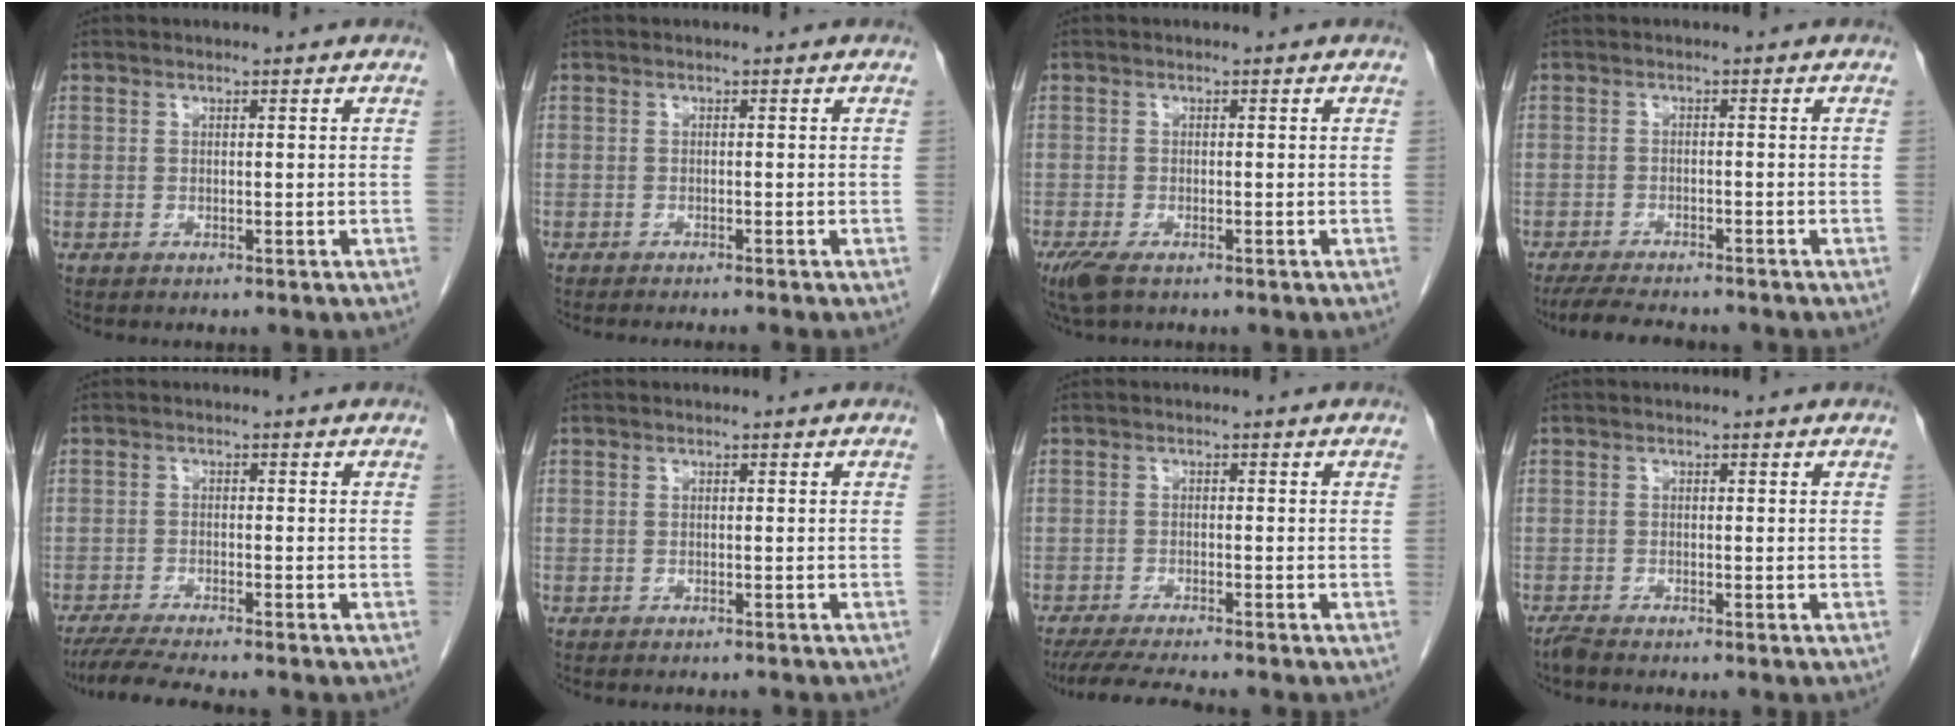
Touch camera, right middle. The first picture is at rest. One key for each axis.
{"total": 3.5, "fx": -3.2, "fy": -0.4, "fz": 1.5, "tx": -0.011, "ty": -0.003, "tz": -0.044}
{"total": 4.2, "fx": -2.8, "fy": 1.5, "fz": 2.8, "tx": -0.064, "ty": -0.013, "tz": -0.048}
{"total": 8.5, "fx": -7.5, "fy": 1.6, "fz": 3.7, "tx": -0.060, "ty": -0.016, "tz": -0.114}
{"total": 7.4, "fx": -6.5, "fy": 0.0, "fz": 3.6, "tx": -0.060, "ty": -0.020, "tz": -0.107}
{"total": 3.8, "fx": -3.5, "fy": 0.9, "fz": 1.3, "tx": -0.016, "ty": -0.005, "tz": -0.040}
{"total": 7.1, "fx": -6.3, "fy": 0.0, "fz": 3.2, "tx": -0.053, "ty": -0.021, "tz": -0.103}
{"total": 1.3, "fx": -1.2, "fy": 0.0, "fz": 0.5, "tx": -0.019, "ty": -0.005, "tz": -0.026}